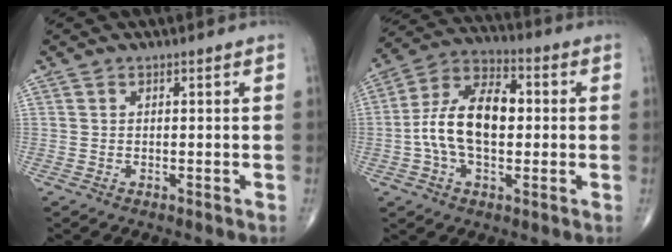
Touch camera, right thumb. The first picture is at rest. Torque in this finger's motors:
{"motor_torque": [1.93, 1.98, 1.44, -0.28, 0.17]}